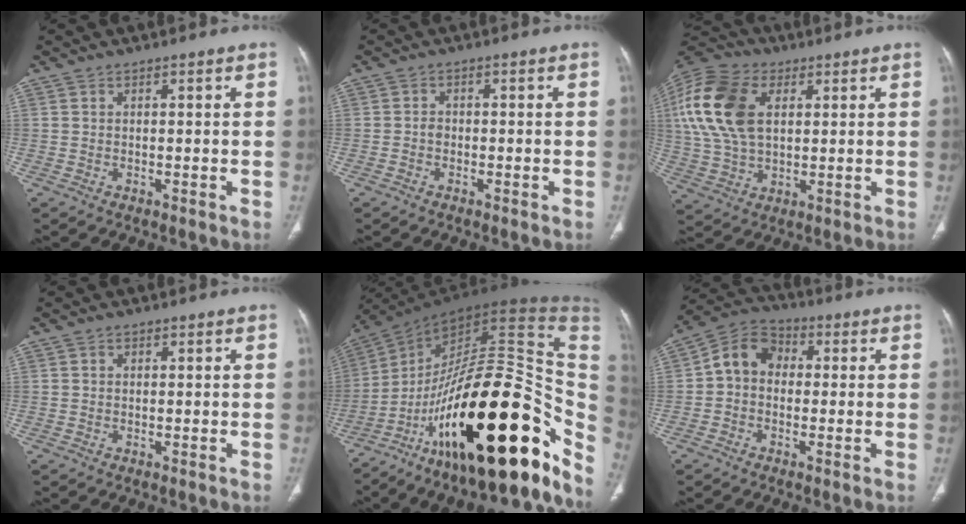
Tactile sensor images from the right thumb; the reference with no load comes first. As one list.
[{"total": 1.2, "force": [-0.5, 0.9, 0.5], "torque": [-0.002, 0.005, -0.013]}, {"total": 19.6, "force": [4.8, 12.5, 14.3], "torque": [-0.311, 0.006, 0.085]}, {"total": 0.5, "force": [0.2, 0.4, 0.2], "torque": [0.001, 0.000, 0.002]}, {"total": 43.8, "force": [-12.5, 17.7, 38.1], "torque": [-0.469, 0.083, -0.191]}, {"total": 8.0, "force": [-0.1, 6.5, 4.7], "torque": [-0.064, 0.028, -0.018]}]